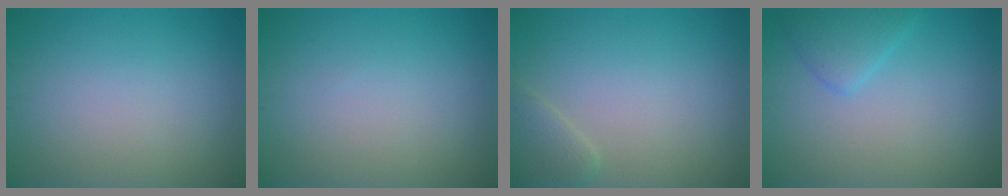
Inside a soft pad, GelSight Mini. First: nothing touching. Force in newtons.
{"total": 0.0}
{"total": 2.0, "press": 2.0, "slide": 0.2}
{"total": 2.3, "press": 2.3, "slide": 0.1}